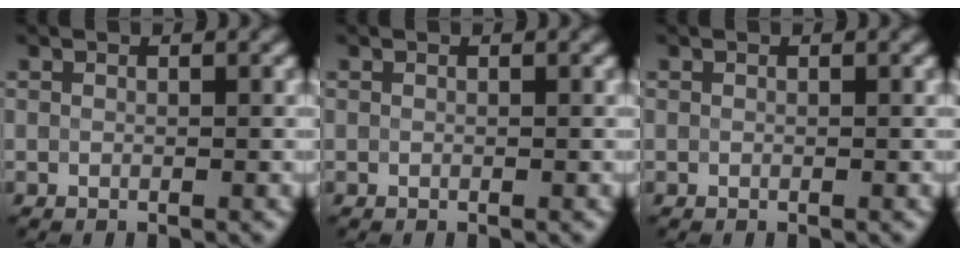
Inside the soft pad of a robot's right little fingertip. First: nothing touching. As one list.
[{"total": 0.0}, {"total": 0.0}]